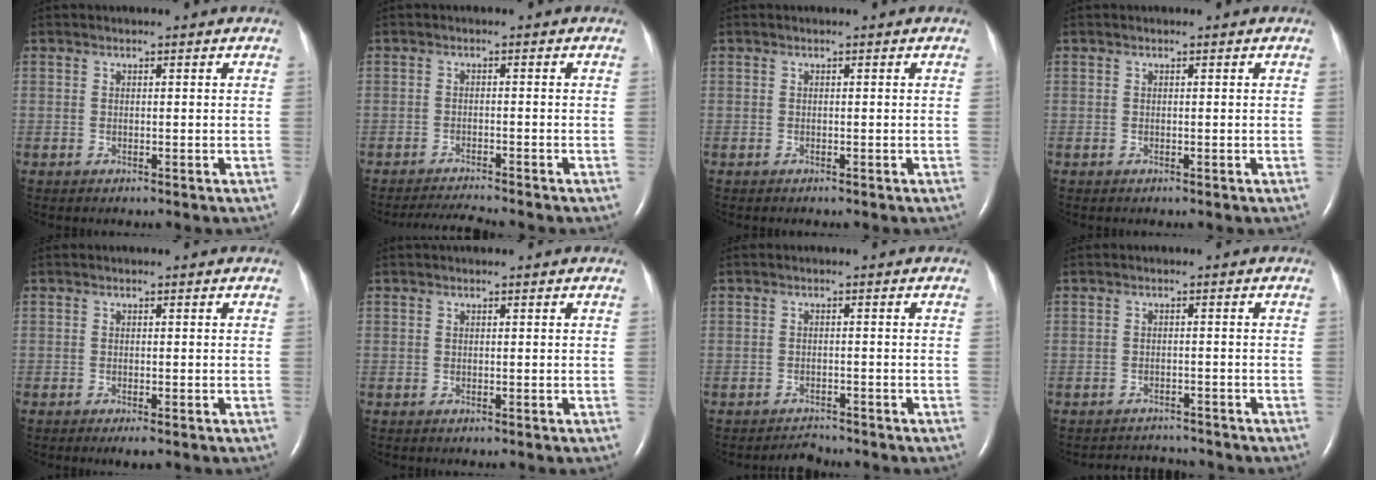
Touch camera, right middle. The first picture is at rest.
{"total": 3.9, "force": [-3.7, -1.0, 0.7], "torque": [-0.021, -0.019, -0.062]}
{"total": 0.0}
{"total": 0.0}
{"total": 1.8, "force": [-1.2, 0.3, 1.3], "torque": [-0.020, -0.006, -0.016]}
{"total": 0.0}
{"total": 1.9, "force": [-1.9, 0.2, -0.4], "torque": [0.002, -0.011, -0.027]}
{"total": 4.0, "force": [-3.9, 0.6, -0.5], "torque": [0.000, 0.002, -0.057]}